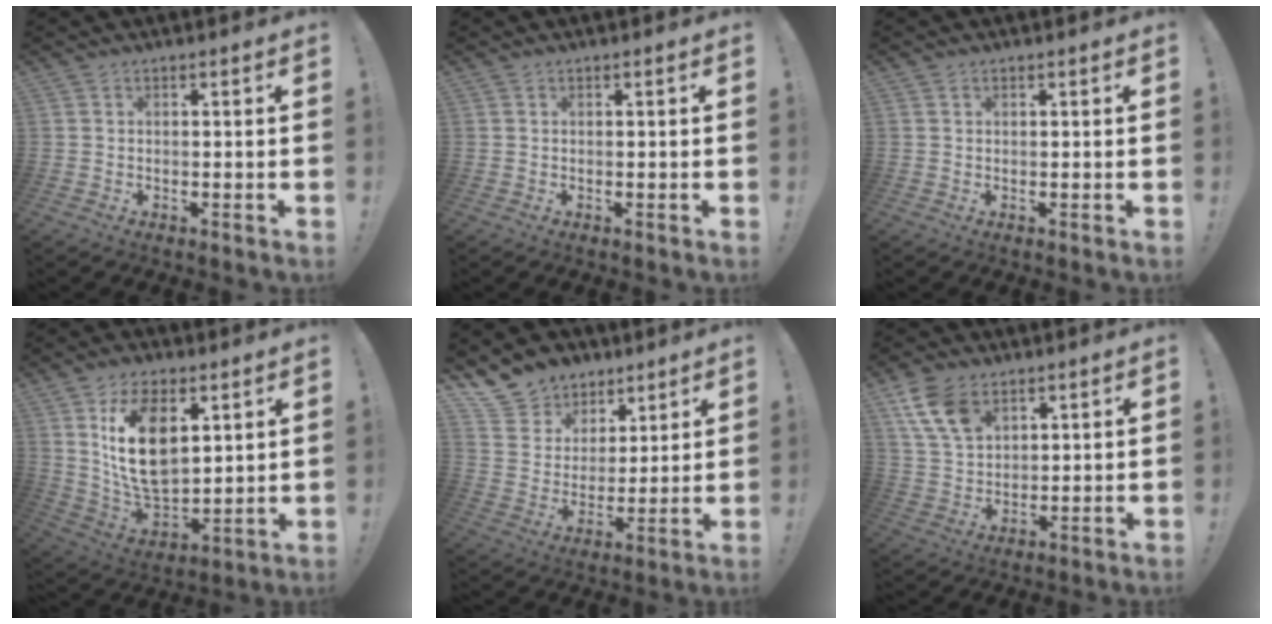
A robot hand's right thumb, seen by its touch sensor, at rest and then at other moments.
{"total": 0.0}
{"total": 0.7, "force": [0.4, 0.5, 0.0], "torque": [0.000, 0.000, 0.008]}
{"total": 16.8, "force": [6.5, 10.1, 11.8], "torque": [-0.221, -0.037, 0.113]}
{"total": 11.9, "force": [8.3, 8.4, 2.0], "torque": [-0.042, -0.061, 0.164]}
{"total": 11.5, "force": [6.3, 7.0, 6.5], "torque": [-0.128, -0.020, 0.125]}